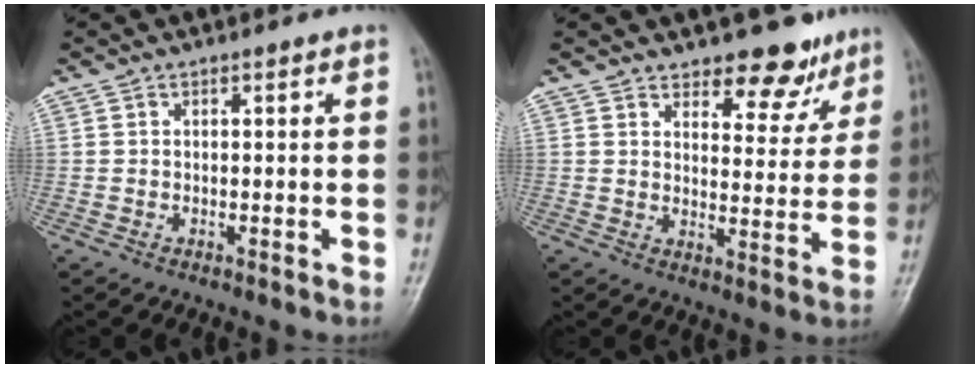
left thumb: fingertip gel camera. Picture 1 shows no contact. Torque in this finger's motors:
{"motor_torque": [-0.31, -0.21, -0.07, -0.04, 0.12]}